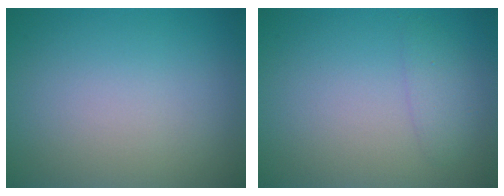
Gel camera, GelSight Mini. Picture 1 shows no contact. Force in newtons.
{"total": 1.4, "press": 1.4, "slide": 0.1}